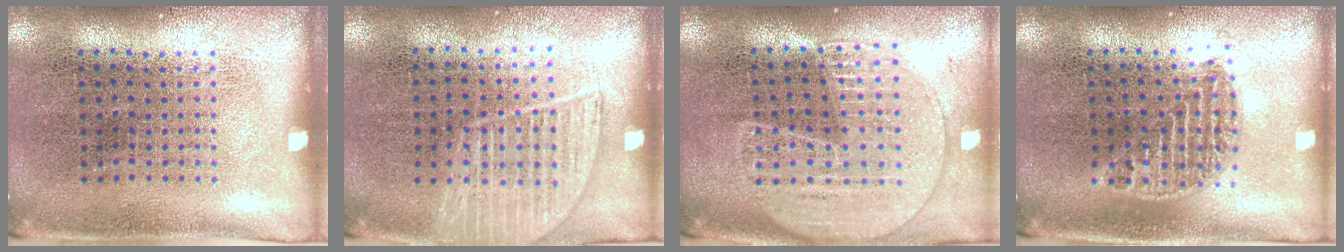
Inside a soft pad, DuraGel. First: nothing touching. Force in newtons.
{"total": 1.4, "press": 1.3, "slide": 0.6}
{"total": 1.7, "press": 1.6, "slide": 0.6}
{"total": 1.1, "press": 1.0, "slide": 0.4}